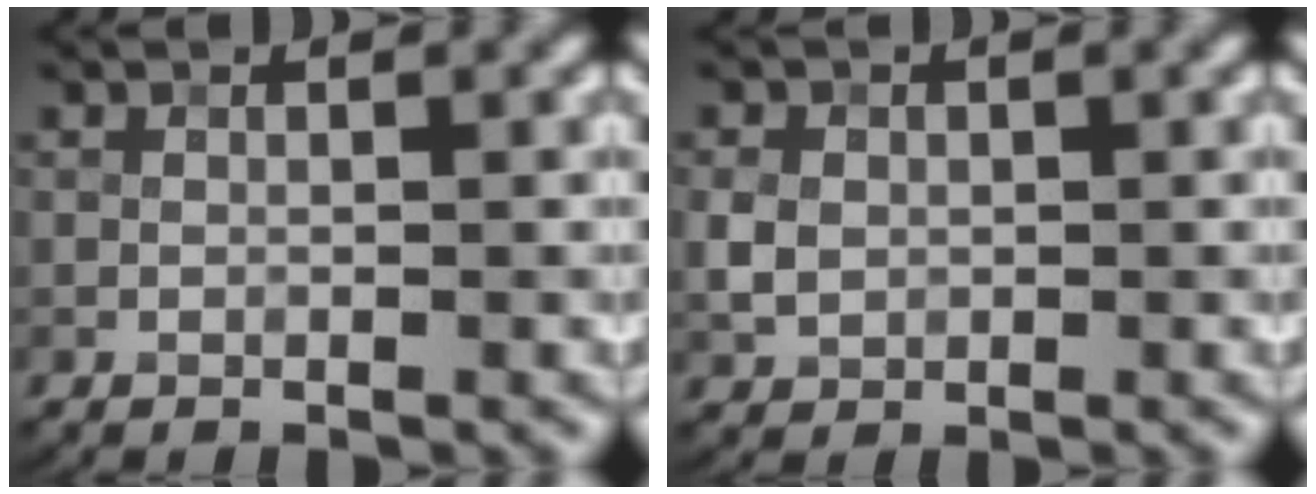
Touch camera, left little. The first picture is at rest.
{"total": 2.0, "force": [0.1, 1.7, 1.0], "torque": [-0.020, -0.001, -0.001]}